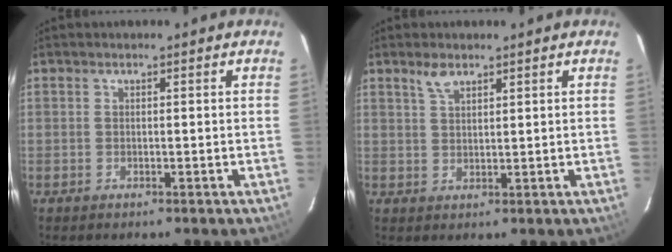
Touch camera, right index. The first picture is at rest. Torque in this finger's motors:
{"motor_torque": [0.05, -0.02, 0.07, 0.04]}